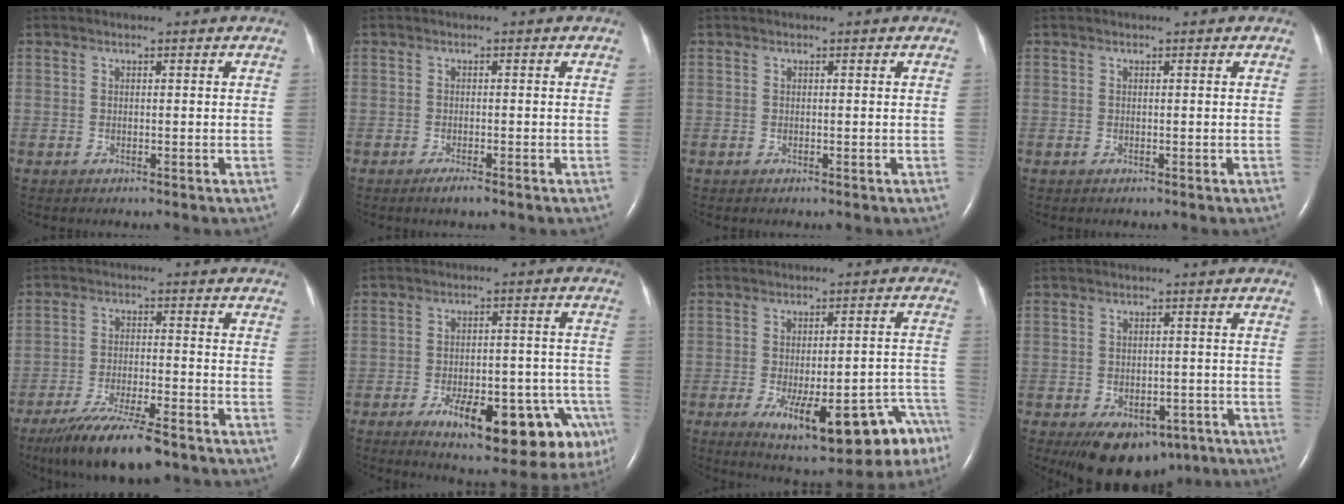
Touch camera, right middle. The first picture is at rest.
{"total": 1.6, "force": [-1.1, 0.1, 1.1], "torque": [-0.027, -0.005, -0.020]}
{"total": 0.0}
{"total": 0.0}
{"total": 12.2, "force": [-9.3, 2.0, 7.6], "torque": [-0.133, -0.030, -0.155]}
{"total": 19.8, "force": [-10.8, 7.2, 14.9], "torque": [-0.115, 0.032, -0.138]}
{"total": 18.0, "force": [-10.3, 4.9, 13.9], "torque": [-0.111, 0.025, -0.131]}
{"total": 10.5, "force": [-6.2, 6.2, 5.7], "torque": [-0.089, 0.004, -0.081]}